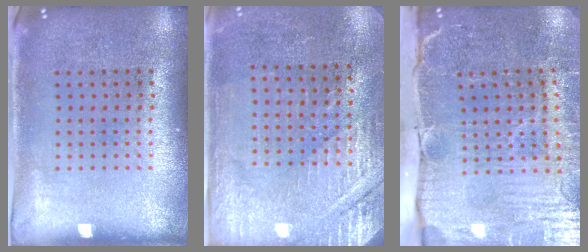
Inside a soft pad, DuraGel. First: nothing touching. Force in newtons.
{"total": 2.8, "press": 2.8, "slide": 0.5}
{"total": 5.2, "press": 4.4, "slide": 2.7}